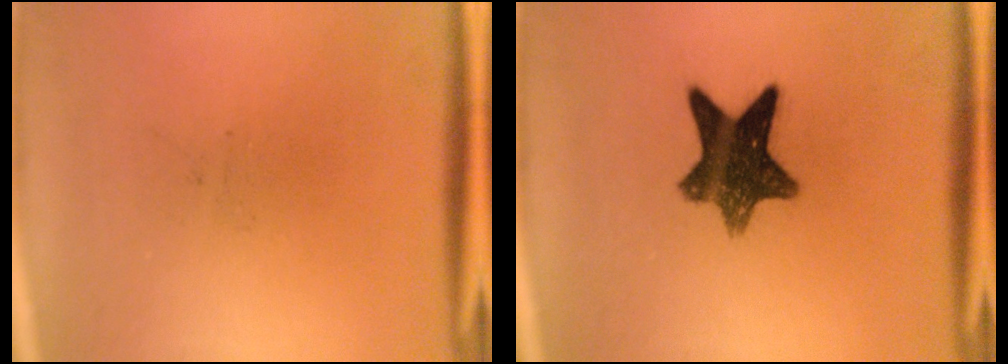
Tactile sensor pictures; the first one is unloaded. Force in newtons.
{"total": 10.9}